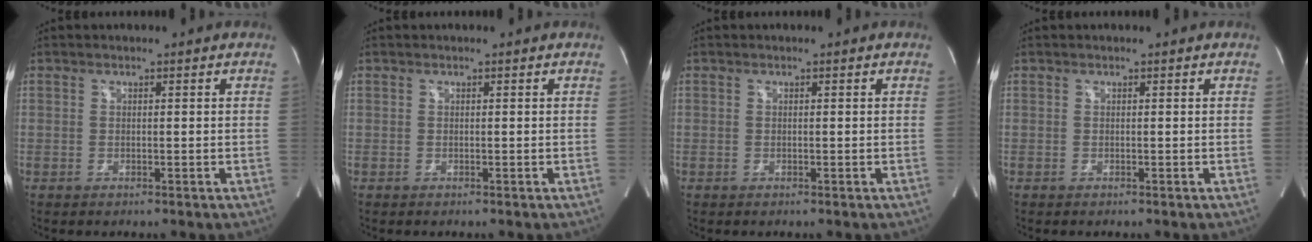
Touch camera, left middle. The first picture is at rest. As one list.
[{"total": 0.0}, {"total": 0.0}, {"total": 0.0}]